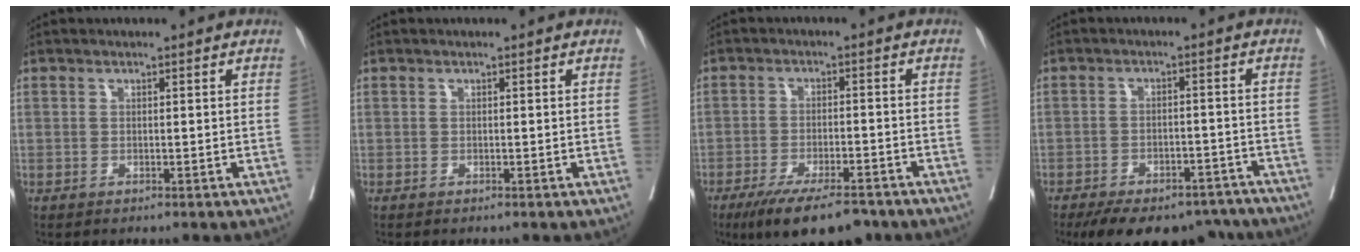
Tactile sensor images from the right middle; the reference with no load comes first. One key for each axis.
{"total": 0.0}
{"total": 11.0, "fx": -8.4, "fy": 3.0, "fz": 6.5, "tx": -0.103, "ty": -0.017, "tz": -0.134}
{"total": 17.1, "fx": -13.8, "fy": 7.6, "fz": 6.7, "tx": -0.124, "ty": 0.004, "tz": -0.178}